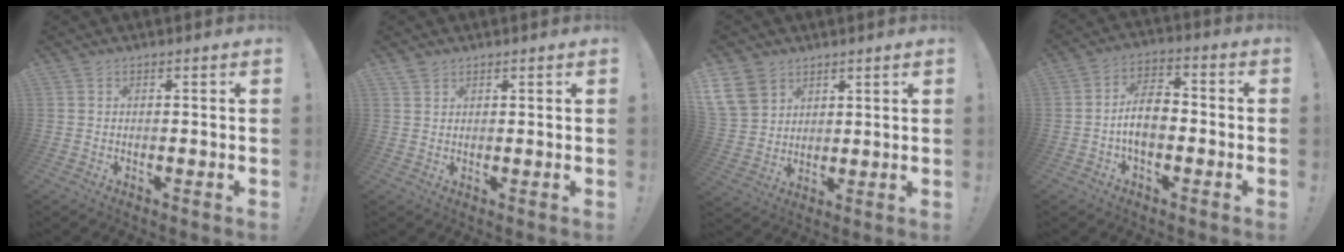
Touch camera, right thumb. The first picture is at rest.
{"total": 1.7, "force": [1.5, 0.6, 0.3], "torque": [-0.004, -0.009, 0.029]}
{"total": 10.4, "force": [6.0, 7.7, 3.6], "torque": [-0.067, -0.032, 0.122]}
{"total": 9.4, "force": [-2.2, 5.6, 7.3], "torque": [-0.140, 0.018, -0.038]}